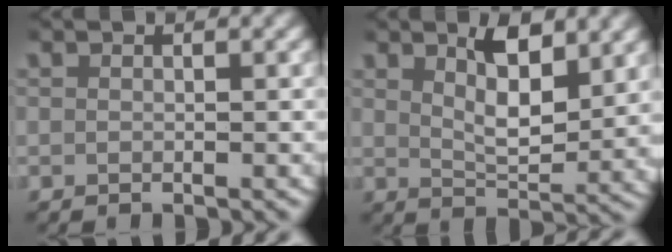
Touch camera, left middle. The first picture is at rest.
{"total": 4.7, "force": [2.5, 1.5, 3.7], "torque": [-0.061, -0.015, 0.047]}